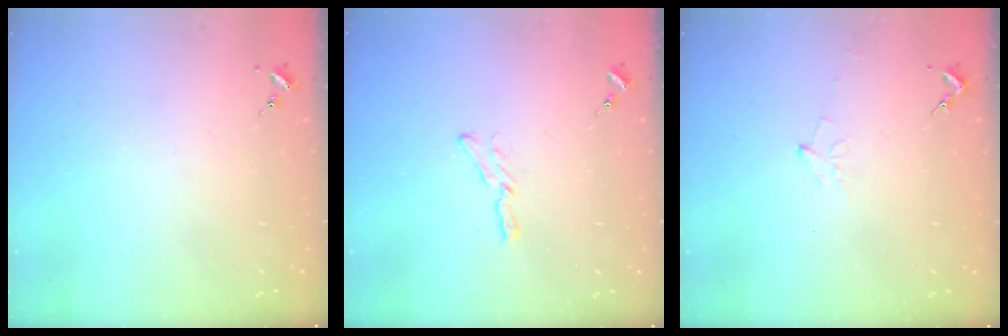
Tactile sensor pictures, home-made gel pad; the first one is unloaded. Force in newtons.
{"total": 5.9, "press": 5.9, "slide": 0.5}
{"total": 5.3, "press": 5.2, "slide": 1.0}